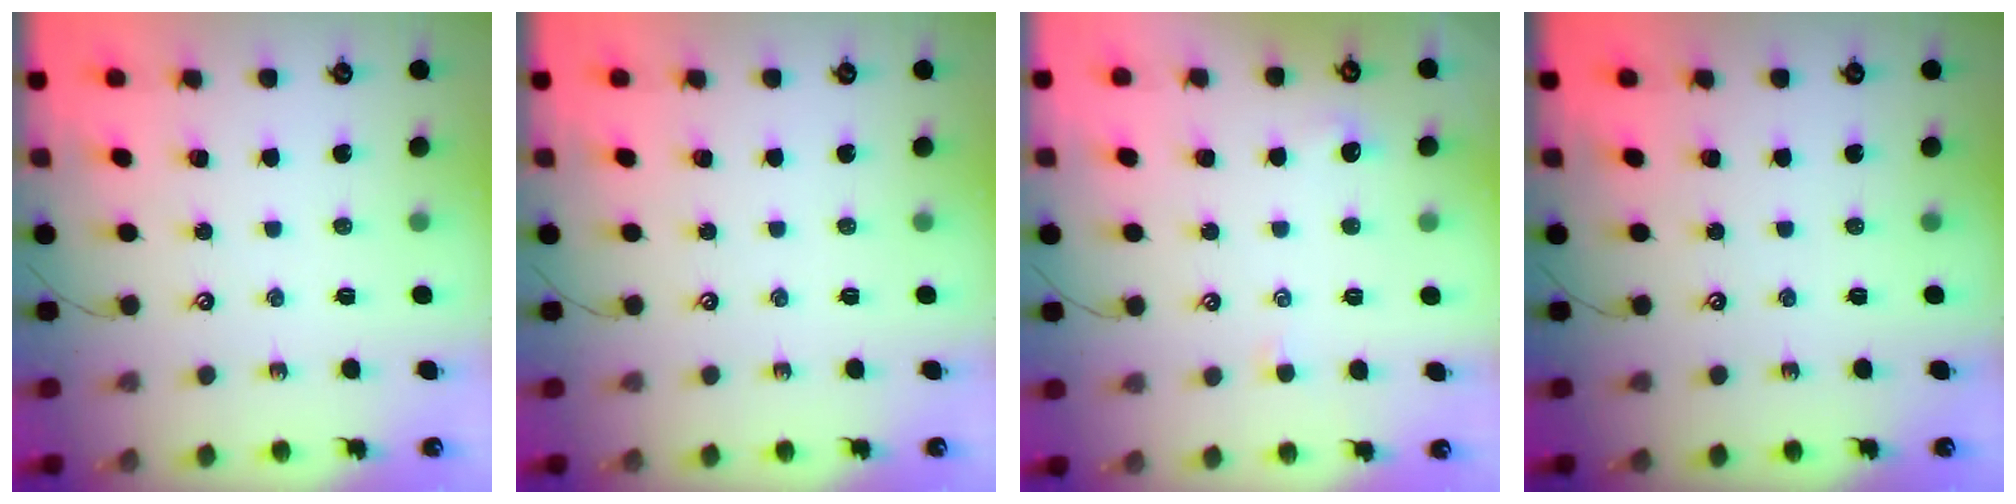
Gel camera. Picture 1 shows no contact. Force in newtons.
{"total": 0.0}
{"total": 1.9, "press": 1.8, "slide": 0.4}
{"total": 0.0}